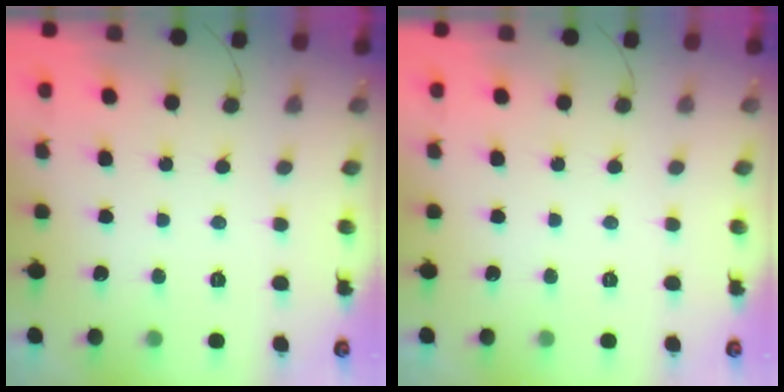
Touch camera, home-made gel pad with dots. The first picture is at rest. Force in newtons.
{"total": 0.0}